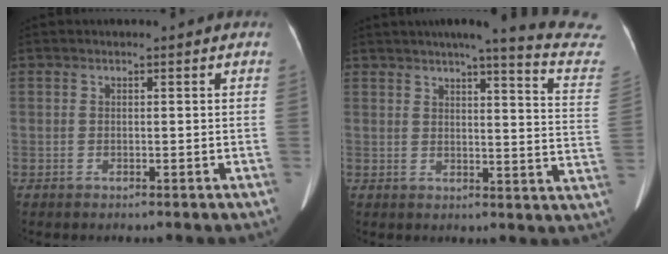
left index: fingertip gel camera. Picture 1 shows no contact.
{"total": 18.0, "force": [15.8, -0.1, 8.7], "torque": [-0.106, -0.064, 0.166]}